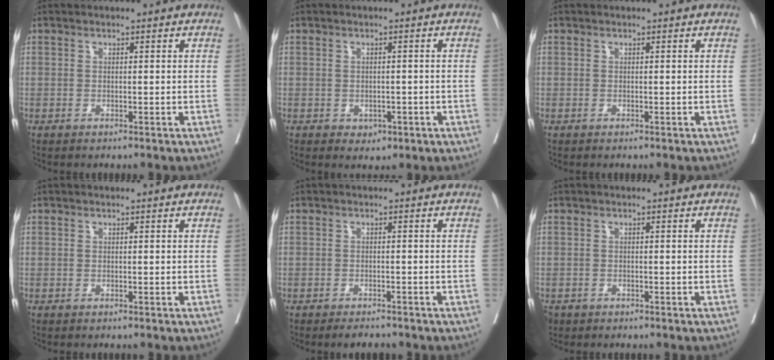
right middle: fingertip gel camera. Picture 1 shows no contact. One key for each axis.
{"total": 2.2, "fx": -0.8, "fy": 1.7, "fz": 1.2, "tx": -0.012, "ty": 0.002, "tz": 0.002}
{"total": 0.0}
{"total": 0.0}
{"total": 2.3, "fx": -2.1, "fy": 0.6, "fz": 0.8, "tx": -0.010, "ty": -0.004, "tz": -0.029}
{"total": 2.4, "fx": -1.7, "fy": 1.7, "fz": 0.6, "tx": -0.014, "ty": -0.003, "tz": -0.031}